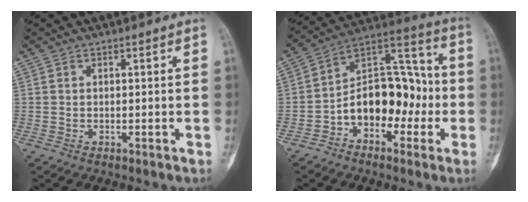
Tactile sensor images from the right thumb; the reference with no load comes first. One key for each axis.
{"total": 15.8, "fx": -3.7, "fy": 10.2, "fz": 11.5, "tx": -0.144, "ty": 0.062, "tz": -0.067}